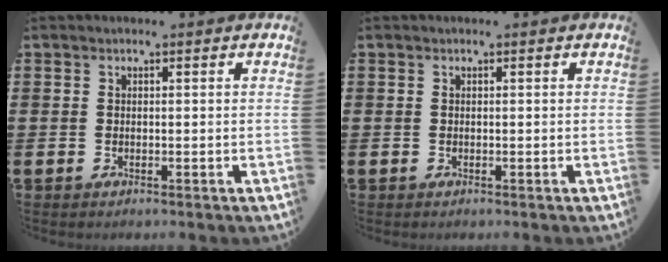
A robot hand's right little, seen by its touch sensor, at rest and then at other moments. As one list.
[{"total": 0.0}]